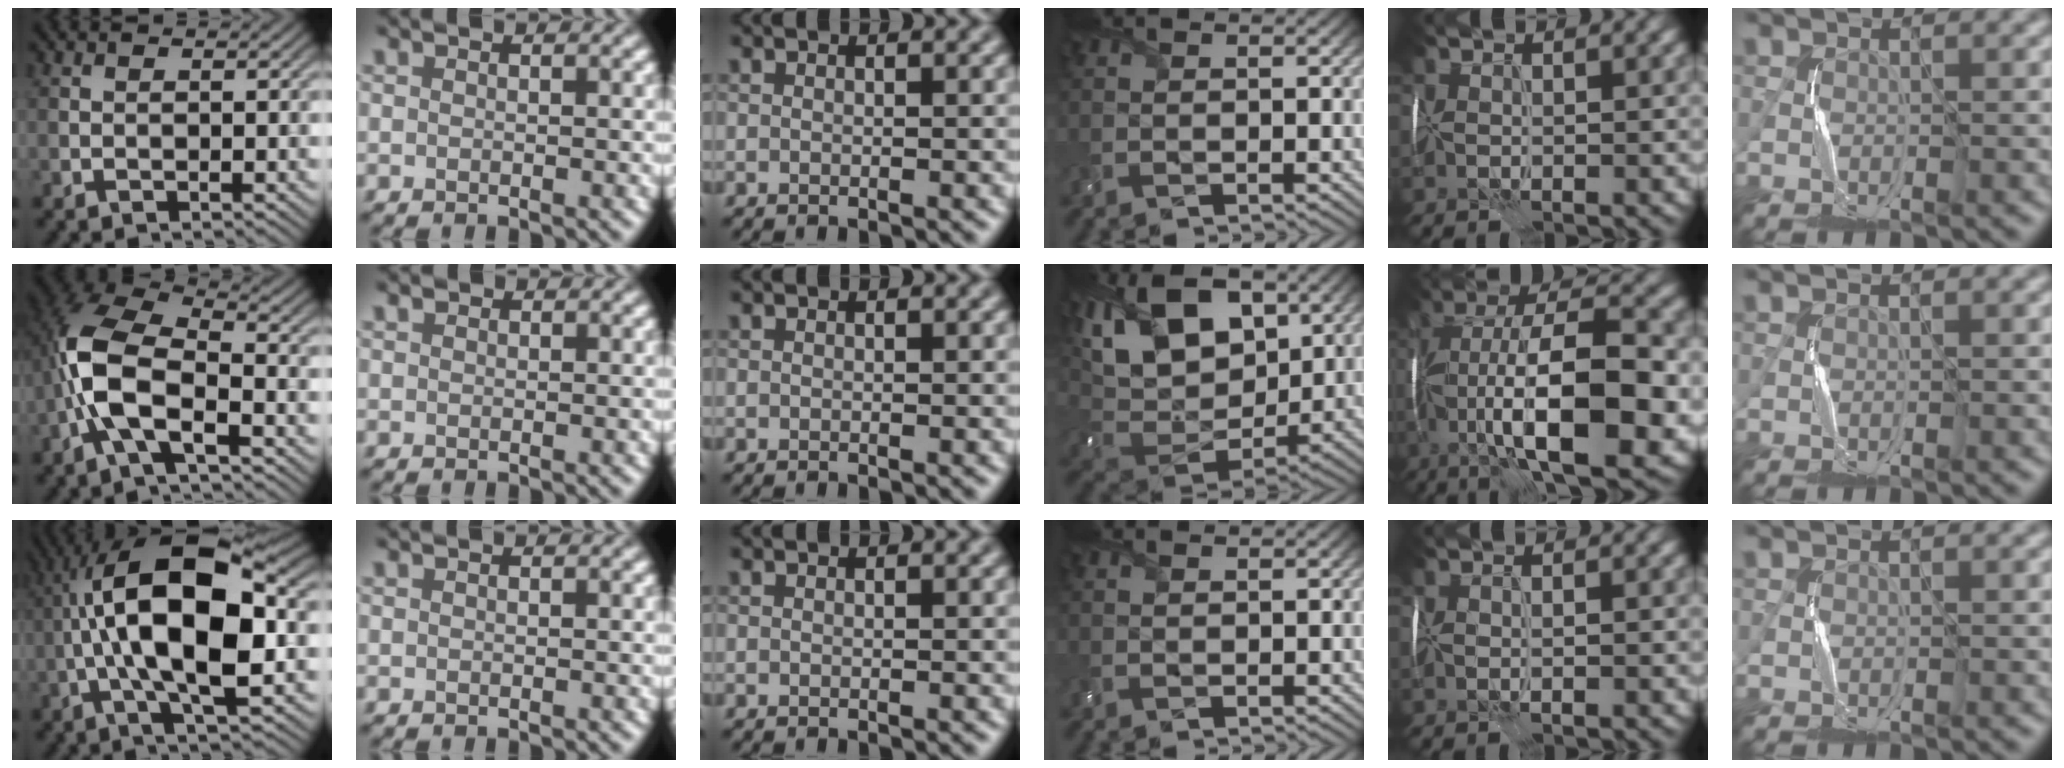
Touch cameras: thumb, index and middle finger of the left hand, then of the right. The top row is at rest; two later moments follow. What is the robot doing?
{"motion": "wrap", "object": "felt sheet"}